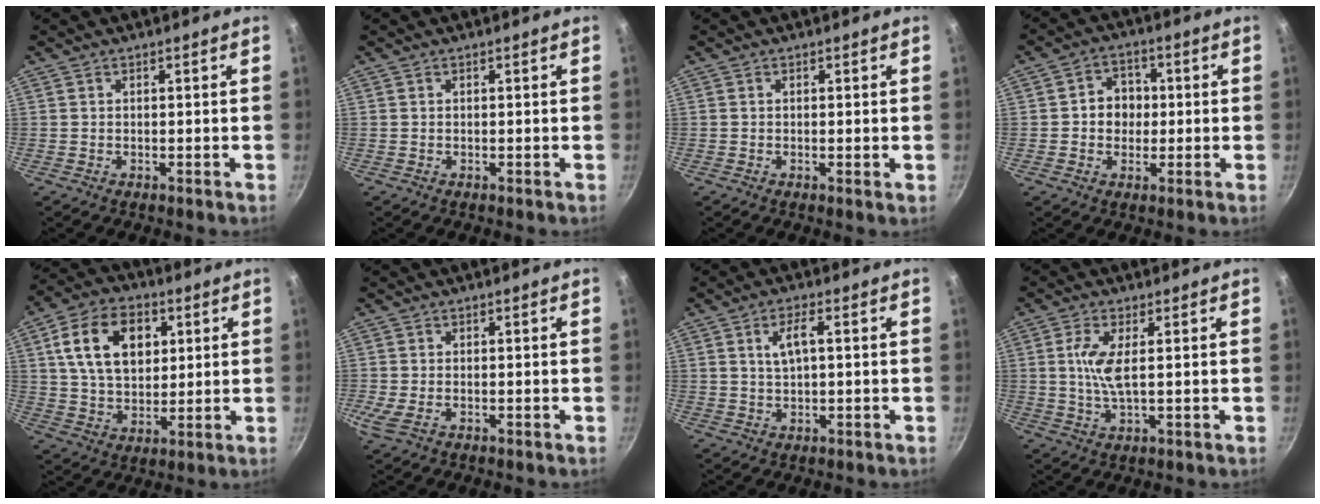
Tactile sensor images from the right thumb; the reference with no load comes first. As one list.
[{"total": 0.0}, {"total": 0.9, "force": [-0.1, 0.1, 0.9], "torque": [-0.015, -0.002, -0.003]}, {"total": 6.4, "force": [0.1, 5.6, 3.1], "torque": [-0.013, 0.009, -0.006]}, {"total": 15.7, "force": [4.6, 10.6, 10.6], "torque": [-0.162, 0.000, 0.075]}, {"total": 3.1, "force": [-0.8, 1.7, 2.4], "torque": [-0.055, -0.006, -0.016]}, {"total": 4.6, "force": [0.9, 1.7, 4.1], "torque": [-0.073, 0.013, 0.020]}, {"total": 6.0, "force": [0.8, 1.7, 5.7], "torque": [-0.130, -0.001, 0.018]}]